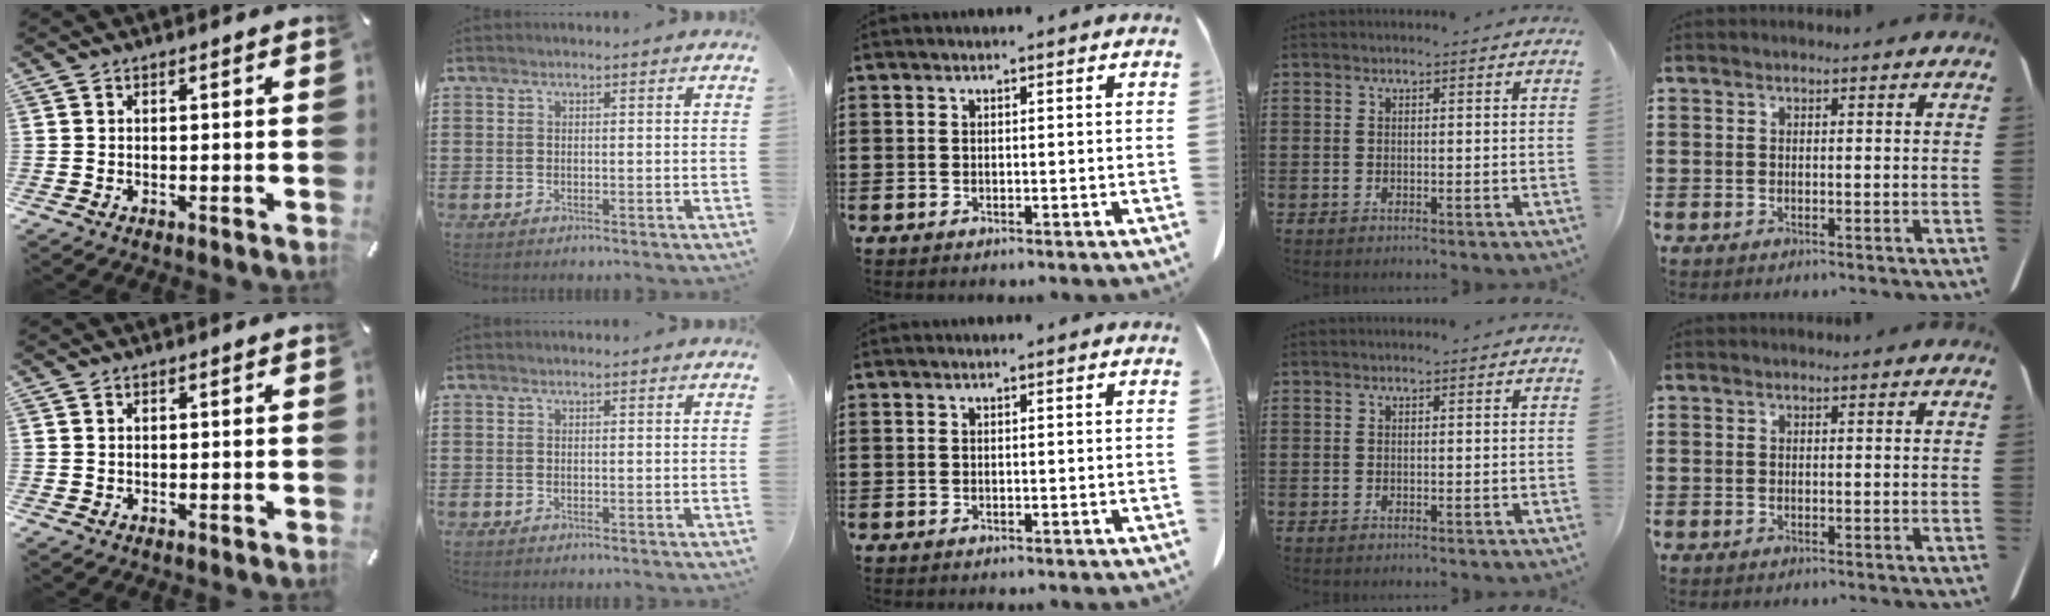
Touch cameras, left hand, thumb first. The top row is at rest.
{"thumb": {"total": 0.5, "force": [0.2, 0.5, 0.1], "torque": [-0.003, 0.003, 0.003]}}